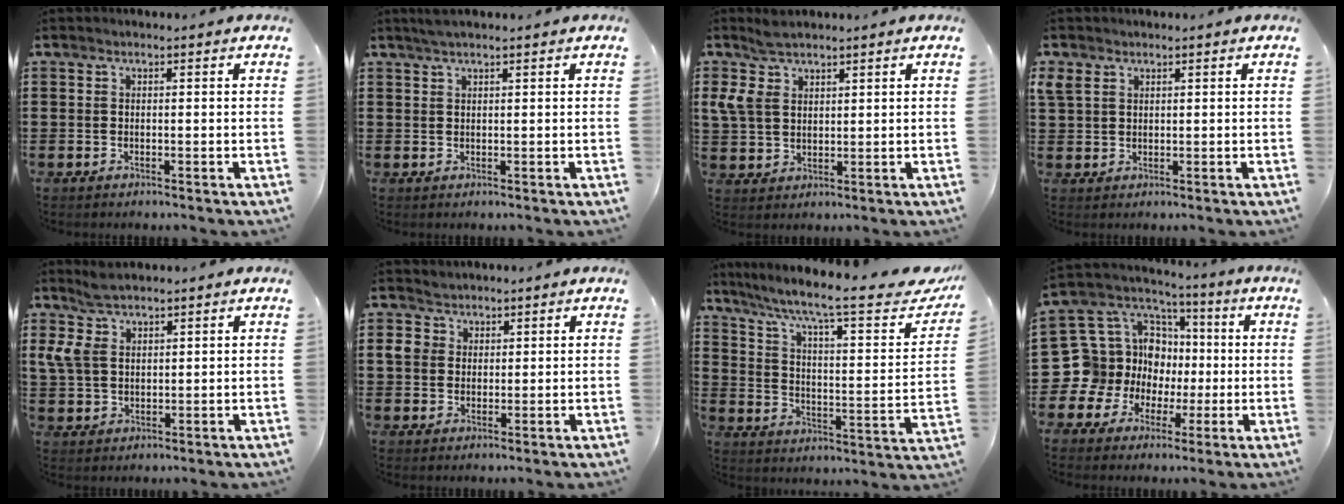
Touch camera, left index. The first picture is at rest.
{"total": 1.4, "force": [1.1, 0.0, 0.8], "torque": [-0.018, 0.001, 0.021]}
{"total": 5.4, "force": [3.5, 3.2, 2.6], "torque": [-0.072, 0.005, 0.065]}
{"total": 2.2, "force": [1.4, 1.5, 0.9], "torque": [-0.024, 0.006, 0.027]}
{"total": 5.7, "force": [3.6, 3.1, 3.0], "torque": [-0.079, 0.003, 0.068]}
{"total": 3.9, "force": [1.8, 3.4, 0.4], "torque": [-0.027, 0.012, 0.032]}
{"total": 9.1, "force": [6.4, 1.2, 6.2], "torque": [-0.126, -0.043, 0.096]}
{"total": 13.1, "force": [-1.3, 12.8, 2.3], "torque": [-0.118, -0.021, 0.001]}